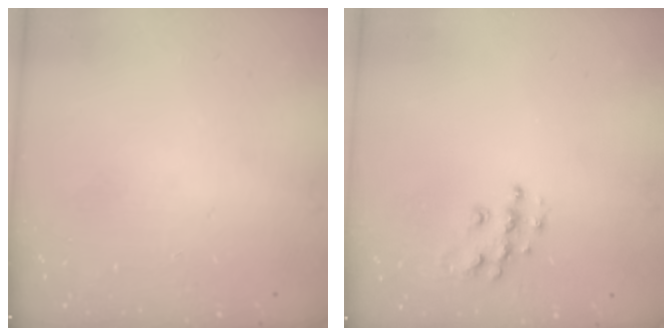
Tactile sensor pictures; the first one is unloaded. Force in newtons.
{"total": 8.5, "press": 8.5, "slide": 0.4}